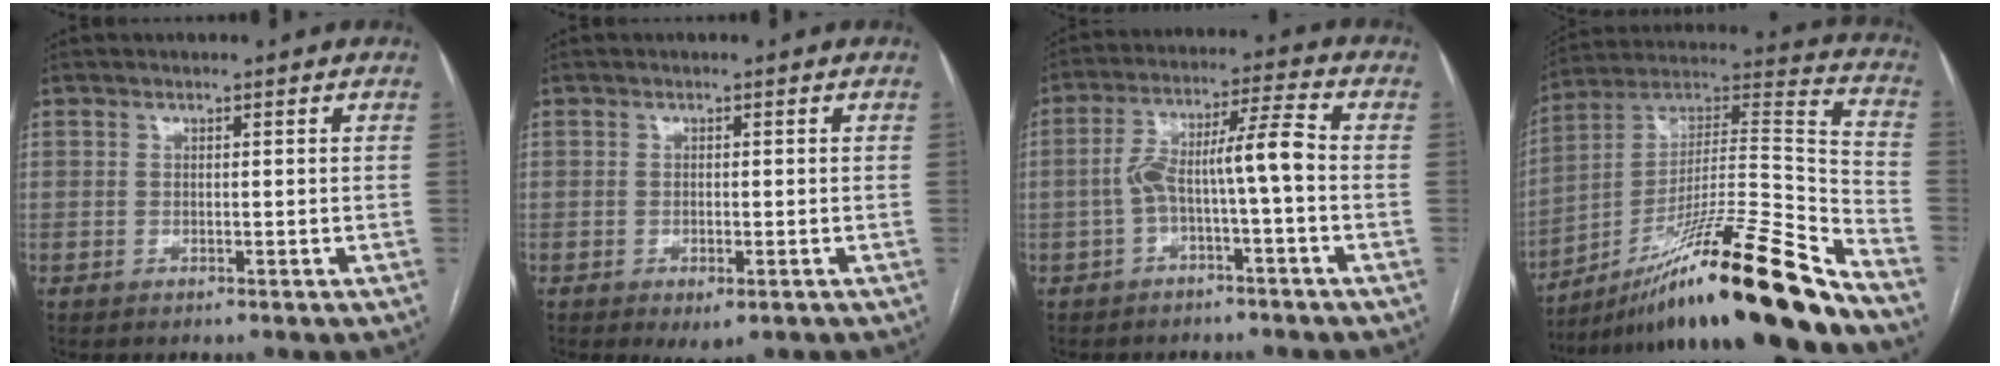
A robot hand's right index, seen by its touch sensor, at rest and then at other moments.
{"total": 2.9, "force": [-1.5, 1.1, 2.2], "torque": [-0.033, -0.003, -0.014]}
{"total": 8.2, "force": [-1.8, 0.4, 8.0], "torque": [-0.145, 0.037, -0.030]}
{"total": 26.8, "force": [-19.4, -0.3, 18.4], "torque": [-0.260, 0.003, -0.335]}